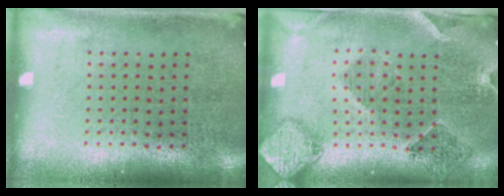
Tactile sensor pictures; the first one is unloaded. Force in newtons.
{"total": 0.9, "press": 0.9, "slide": 0.3}